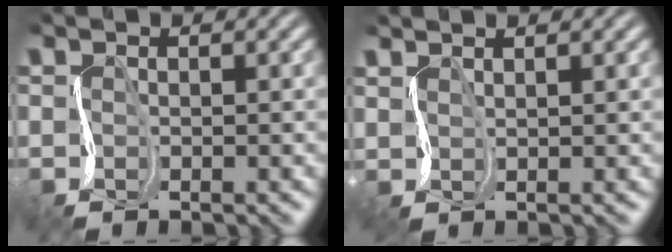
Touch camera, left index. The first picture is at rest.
{"total": 1.9, "force": [1.7, -0.6, -0.6], "torque": [-0.001, -0.001, 0.028]}